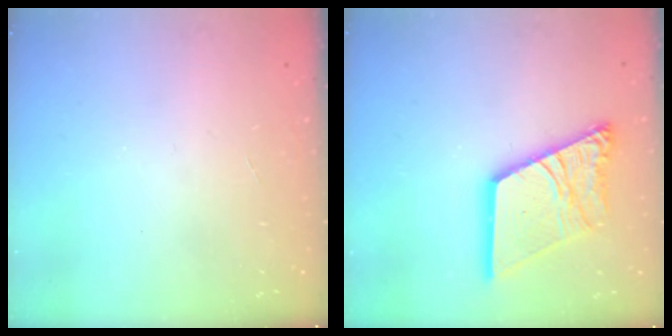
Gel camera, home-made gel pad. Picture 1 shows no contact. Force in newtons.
{"total": 18.4, "press": 18.3, "slide": 2.2}